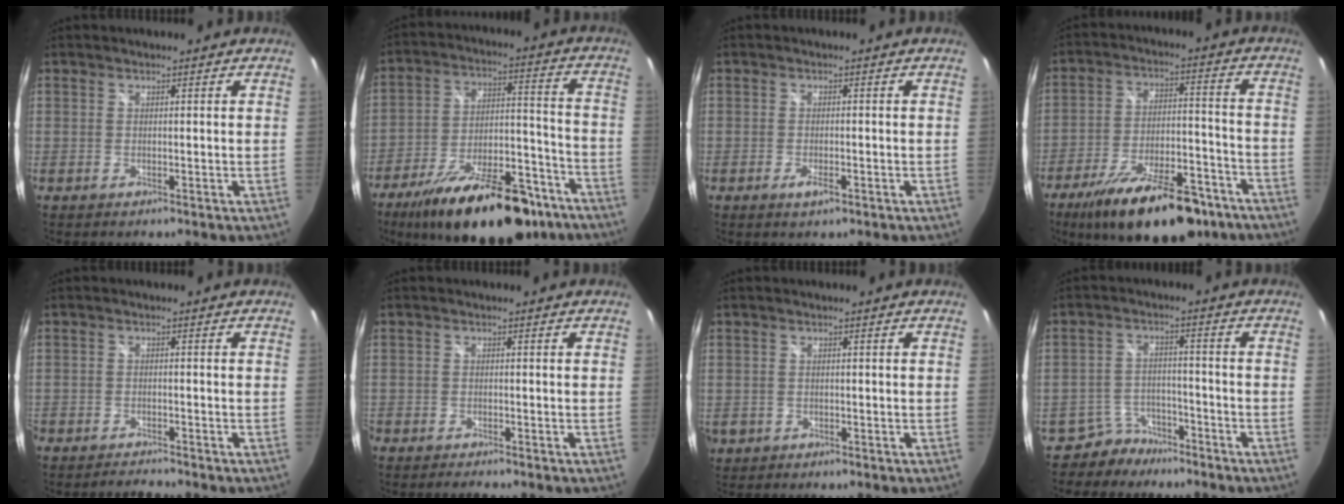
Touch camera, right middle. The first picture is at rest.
{"total": 24.7, "force": [-17.5, 9.8, 14.5], "torque": [-0.240, -0.003, -0.251]}
{"total": 2.3, "force": [-1.3, 0.9, 1.8], "torque": [-0.034, -0.005, -0.022]}
{"total": 21.1, "force": [-15.1, 7.9, 12.4], "torque": [-0.215, -0.013, -0.222]}
{"total": 3.2, "force": [-3.1, 0.3, 0.6], "torque": [-0.024, -0.003, -0.053]}
{"total": 2.7, "force": [-2.5, 0.4, 0.9], "torque": [-0.030, -0.011, -0.045]}
{"total": 2.3, "force": [-0.8, 2.1, 0.8], "torque": [-0.019, -0.004, -0.011]}
{"total": 5.8, "force": [-4.8, 3.2, 0.1], "torque": [-0.012, 0.017, -0.079]}